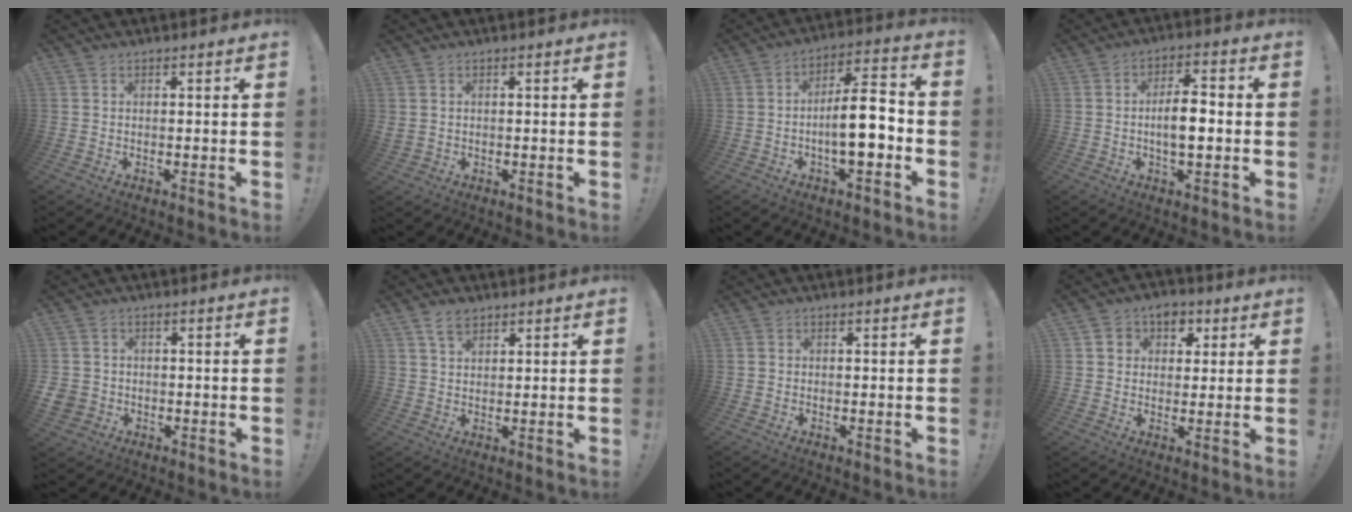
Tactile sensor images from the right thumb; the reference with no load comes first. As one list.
[{"total": 1.3, "force": [0.7, 0.8, 0.7], "torque": [-0.015, 0.003, 0.013]}, {"total": 13.3, "force": [-3.1, 4.1, 12.3], "torque": [-0.196, 0.013, -0.054]}, {"total": 7.2, "force": [-1.1, 3.0, 6.5], "torque": [-0.117, 0.007, -0.026]}, {"total": 4.0, "force": [-0.8, 3.6, 1.5], "torque": [-0.039, -0.001, -0.017]}, {"total": 4.3, "force": [2.7, 2.5, 2.2], "torque": [-0.036, -0.006, 0.050]}, {"total": 0.8, "force": [-0.3, 0.6, 0.2], "torque": [-0.002, 0.003, -0.005]}, {"total": 6.4, "force": [1.3, 6.0, 1.8], "torque": [-0.023, 0.001, 0.027]}]